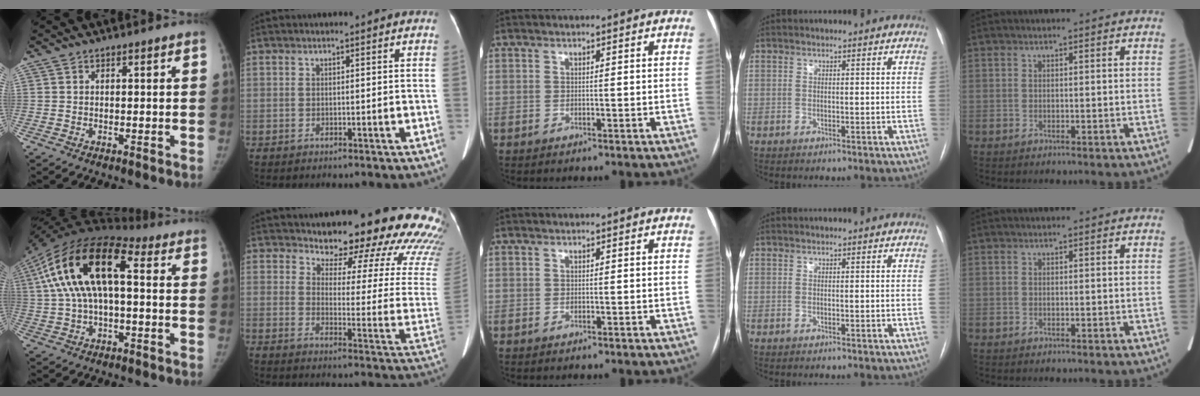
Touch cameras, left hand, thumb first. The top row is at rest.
{"thumb": {"total": 18.8, "force": [3.2, 9.2, 16.1], "torque": [-0.307, 0.049, 0.042]}, "index": {"total": 23.2, "force": [20.6, 4.4, 9.8], "torque": [-0.114, -0.113, 0.226]}}